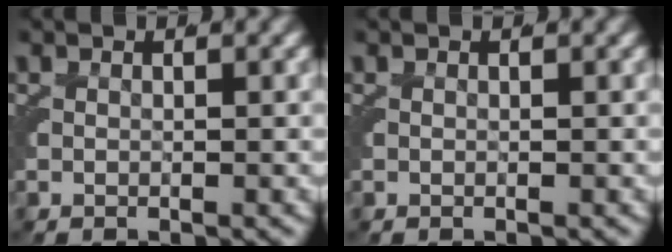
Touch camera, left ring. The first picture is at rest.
{"total": 0.0}